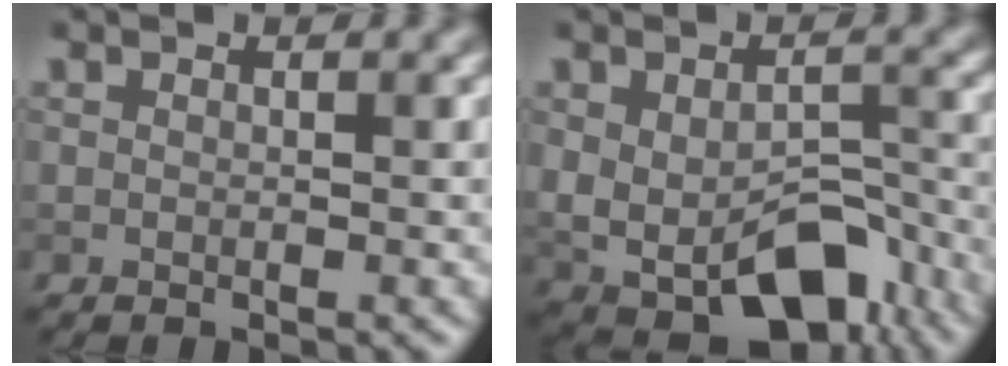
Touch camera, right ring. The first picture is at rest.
{"total": 9.5, "force": [-3.4, 5.5, 6.9], "torque": [-0.117, -0.025, -0.032]}